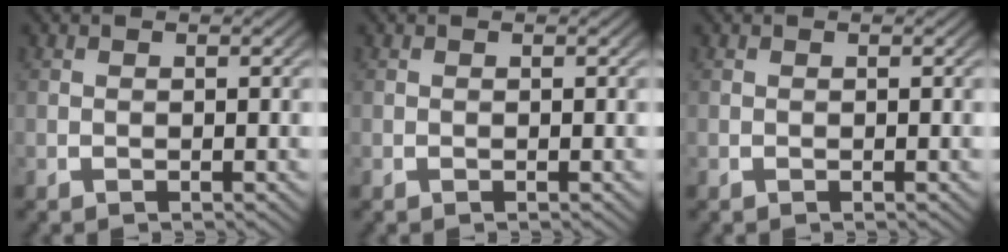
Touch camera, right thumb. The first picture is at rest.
{"total": 0.0}
{"total": 0.0}